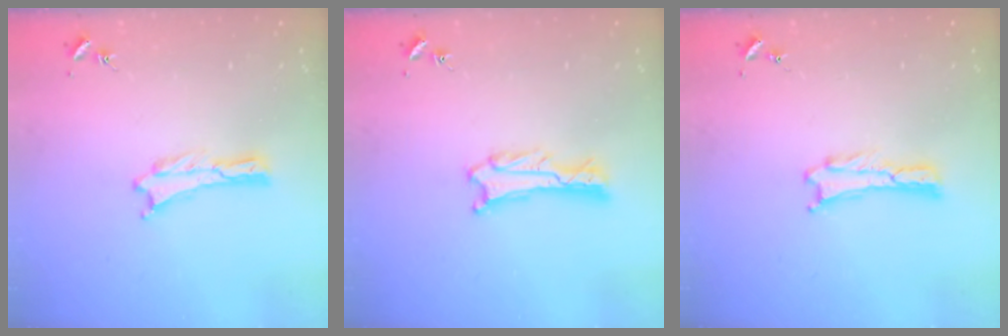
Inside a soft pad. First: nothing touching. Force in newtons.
{"total": 1.0, "press": 1.0, "slide": 0.1}
{"total": 0.0}